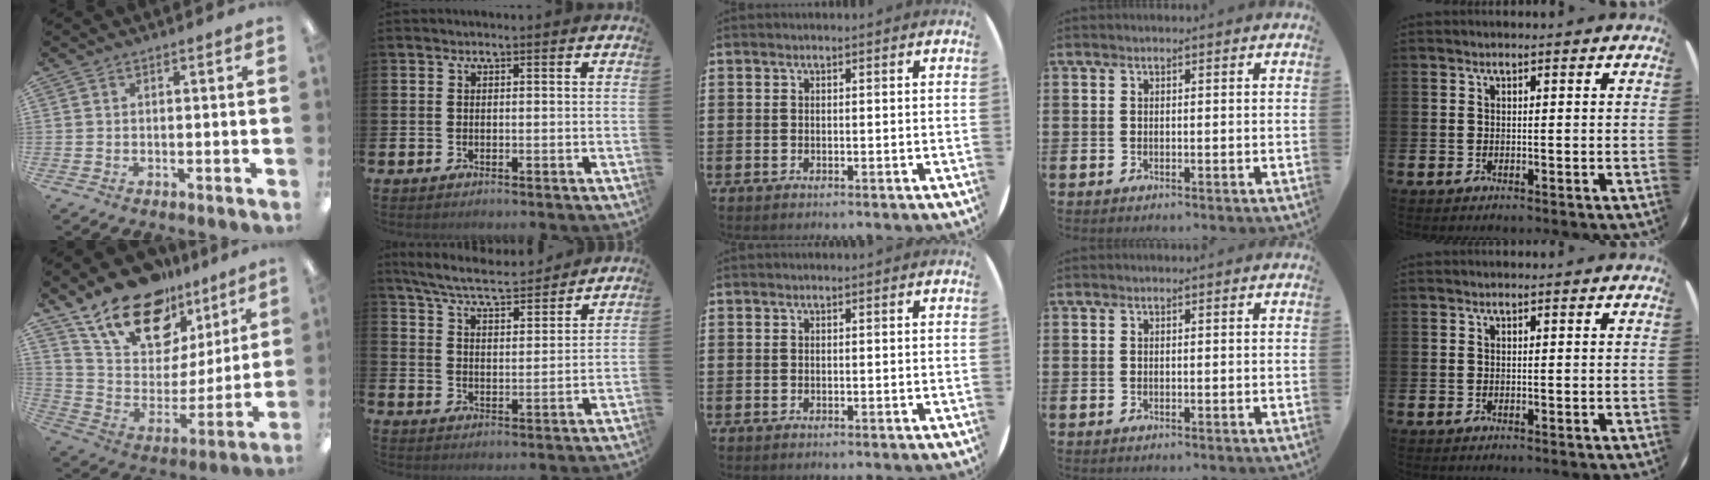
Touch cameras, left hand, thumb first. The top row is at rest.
{"thumb": {"total": 20.2, "force": [14.8, 10.6, 8.8], "torque": [-0.171, -0.091, 0.269]}, "index": {"total": 7.0, "force": [6.6, 0.8, 2.2], "torque": [-0.068, -0.038, 0.116]}}